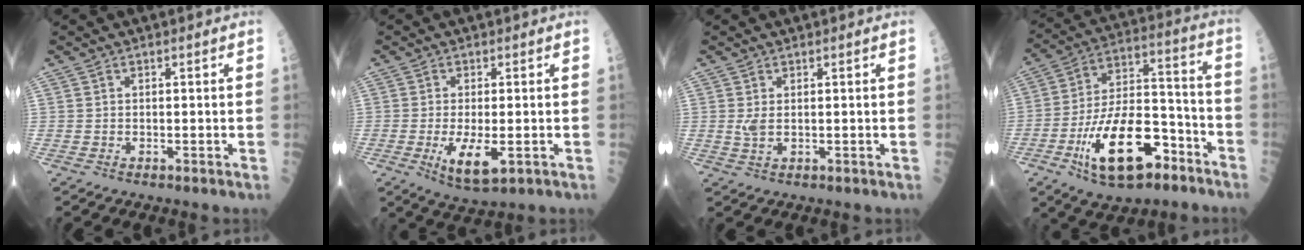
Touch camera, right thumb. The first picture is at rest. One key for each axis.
{"total": 6.9, "fx": -1.8, "fy": 2.3, "fz": 6.3, "tx": -0.115, "ty": -0.017, "tz": -0.023}
{"total": 1.9, "fx": 0.3, "fy": 0.9, "fz": 1.7, "tx": -0.040, "ty": -0.005, "tz": 0.011}
{"total": 20.4, "fx": -9.6, "fy": 9.1, "fz": 15.5, "tx": -0.263, "ty": 0.064, "tz": -0.155}